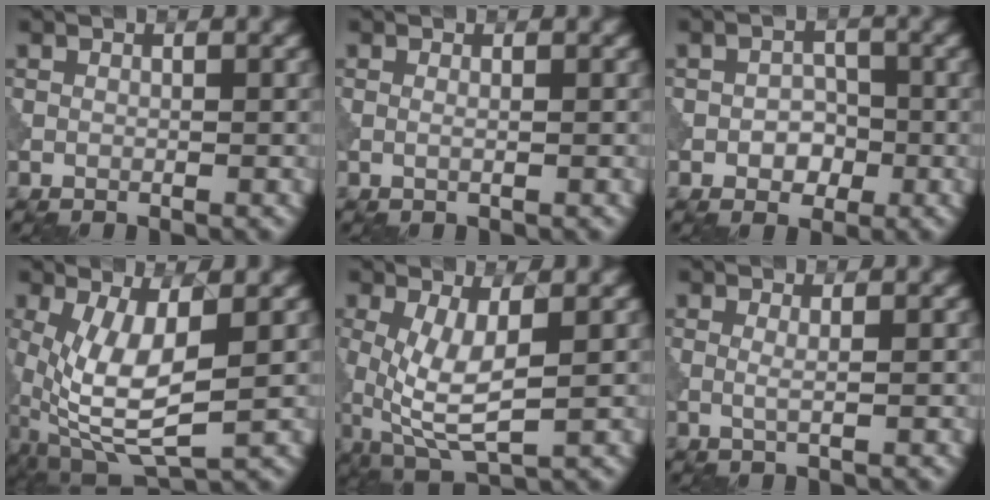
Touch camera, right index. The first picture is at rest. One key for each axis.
{"total": 0.7, "fx": 0.1, "fy": 0.2, "fz": 0.7, "tx": -0.013, "ty": -0.001, "tz": -0.003}
{"total": 2.6, "fx": -0.8, "fy": 1.9, "fz": 1.6, "tx": -0.019, "ty": 0.001, "tz": -0.015}
{"total": 7.8, "fx": -0.7, "fy": 2.9, "fz": 7.2, "tx": -0.162, "ty": -0.014, "tz": -0.008}
{"total": 5.8, "fx": 0.0, "fy": 2.0, "fz": 5.5, "tx": -0.119, "ty": -0.012, "tz": 0.005}
{"total": 1.2, "fx": 0.2, "fy": 0.2, "fz": 1.2, "tx": -0.023, "ty": -0.002, "tz": -0.002}